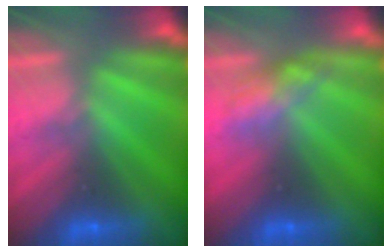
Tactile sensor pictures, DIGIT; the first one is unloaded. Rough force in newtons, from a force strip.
{"total": 2.7}